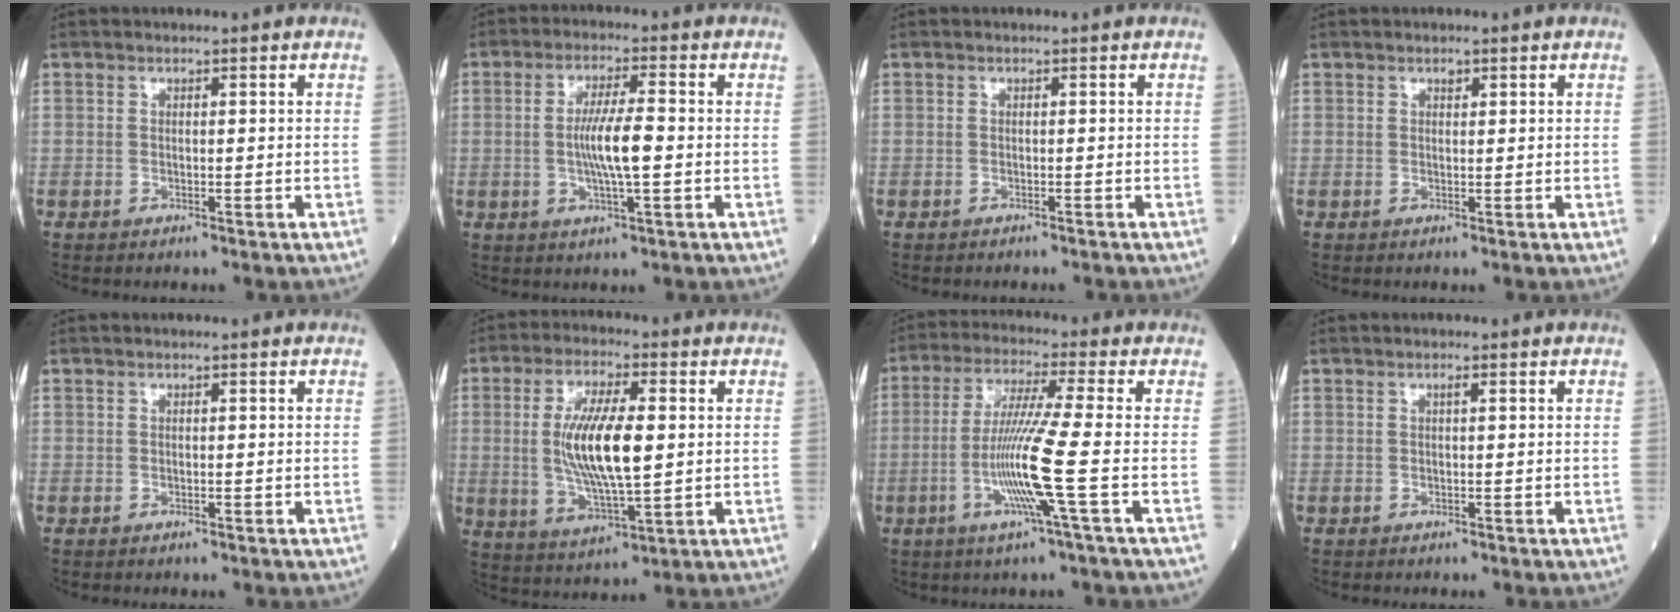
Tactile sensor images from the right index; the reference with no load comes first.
{"total": 6.8, "force": [-0.6, 0.6, 6.8], "torque": [-0.130, -0.002, -0.013]}
{"total": 1.0, "force": [-1.0, 0.1, 0.2], "torque": [-0.009, 0.000, -0.015]}
{"total": 0.6, "force": [0.4, 0.3, 0.4], "torque": [-0.006, -0.003, 0.006]}
{"total": 0.0}
{"total": 12.6, "force": [0.9, 3.0, 12.2], "torque": [-0.245, -0.002, 0.018]}
{"total": 10.1, "force": [-2.6, -1.7, 9.7], "torque": [-0.198, -0.014, -0.052]}
{"total": 0.5, "force": [0.2, 0.0, 0.5], "torque": [-0.012, 0.000, 0.003]}